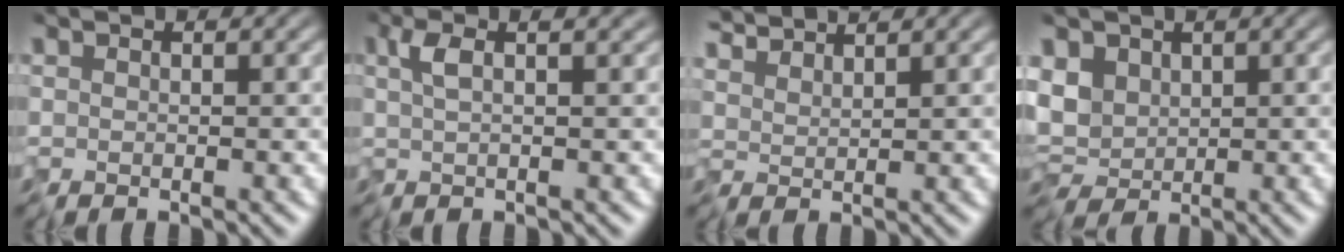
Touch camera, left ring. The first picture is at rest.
{"total": 2.8, "force": [0.5, 1.0, 2.6], "torque": [-0.051, 0.005, 0.011]}
{"total": 3.2, "force": [3.0, 0.6, 1.1], "torque": [-0.038, 0.005, 0.053]}
{"total": 3.7, "force": [0.3, 2.9, 2.2], "torque": [-0.072, 0.002, 0.009]}